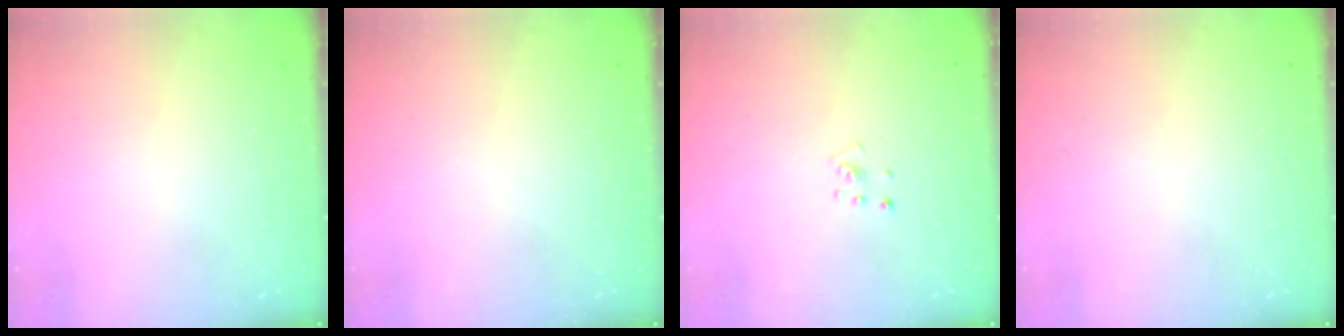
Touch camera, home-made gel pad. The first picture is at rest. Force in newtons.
{"total": 0.0}
{"total": 2.2, "press": 2.2, "slide": 0.2}
{"total": 0.0}